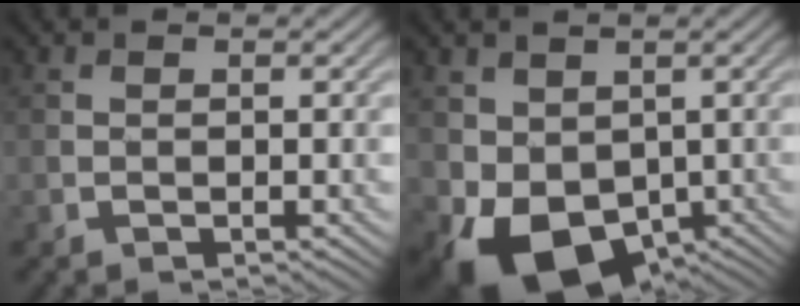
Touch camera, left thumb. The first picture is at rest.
{"total": 9.6, "force": [-2.3, 7.1, 6.0], "torque": [-0.122, -0.032, -0.033]}